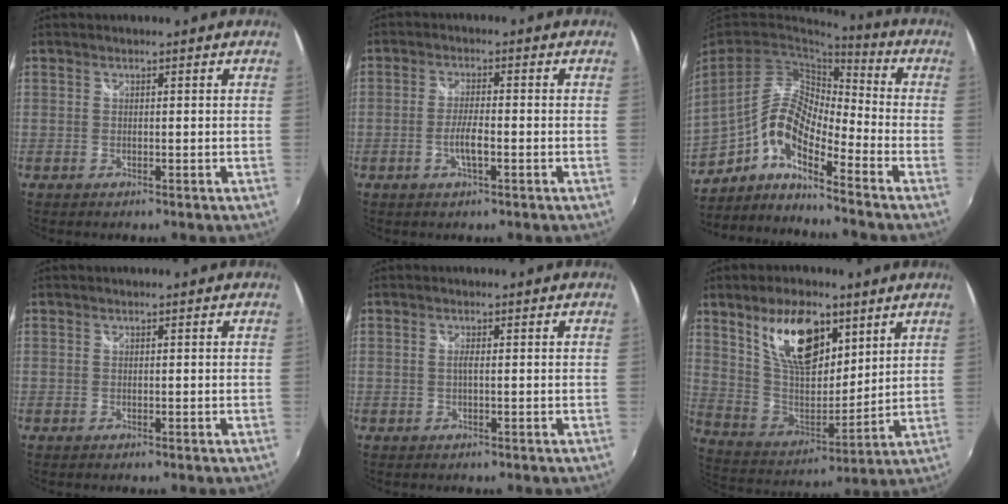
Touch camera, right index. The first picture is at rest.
{"total": 3.8, "force": [-1.4, 0.7, 3.4], "torque": [-0.071, -0.003, -0.026]}
{"total": 11.2, "force": [-5.8, 3.6, 8.9], "torque": [-0.163, 0.001, -0.116]}
{"total": 0.0}
{"total": 1.0, "force": [-0.1, -0.1, 0.9], "torque": [-0.017, 0.000, -0.004]}
{"total": 17.3, "force": [9.3, 8.3, 11.9], "torque": [-0.215, 0.005, 0.180]}